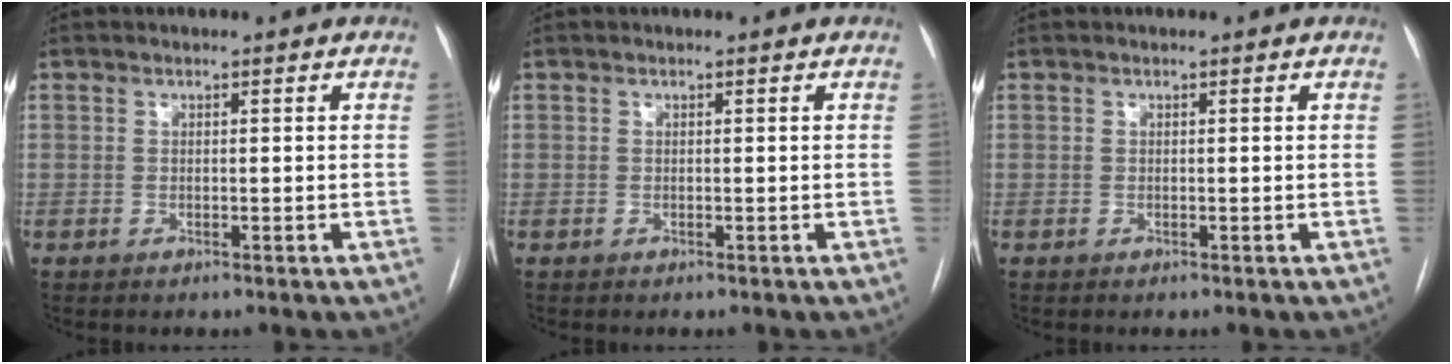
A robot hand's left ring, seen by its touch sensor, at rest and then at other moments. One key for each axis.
{"total": 0.0}
{"total": 0.0}